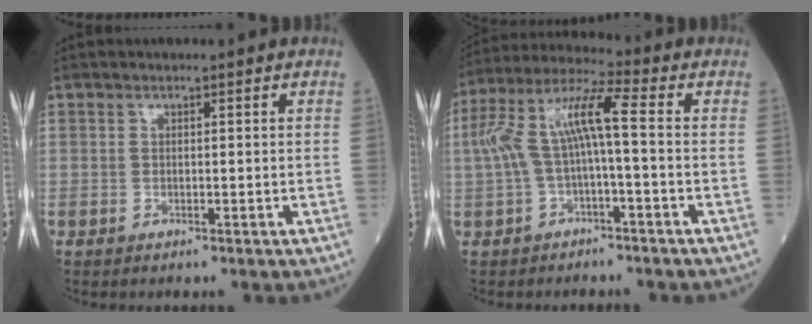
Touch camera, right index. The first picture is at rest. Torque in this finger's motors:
{"motor_torque": [0.30, -0.07, 0.29, 0.21]}